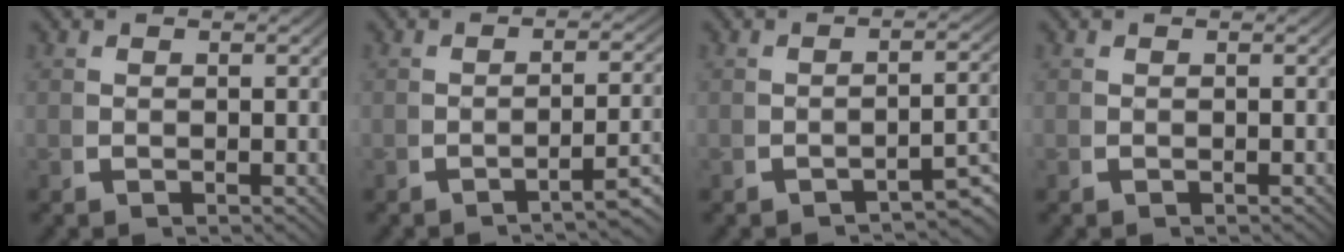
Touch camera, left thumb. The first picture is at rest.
{"total": 4.1, "force": [-2.4, 0.7, 3.2], "torque": [-0.042, 0.002, -0.036]}
{"total": 3.5, "force": [-2.4, 0.9, 2.5], "torque": [-0.032, 0.002, -0.034]}
{"total": 0.0}